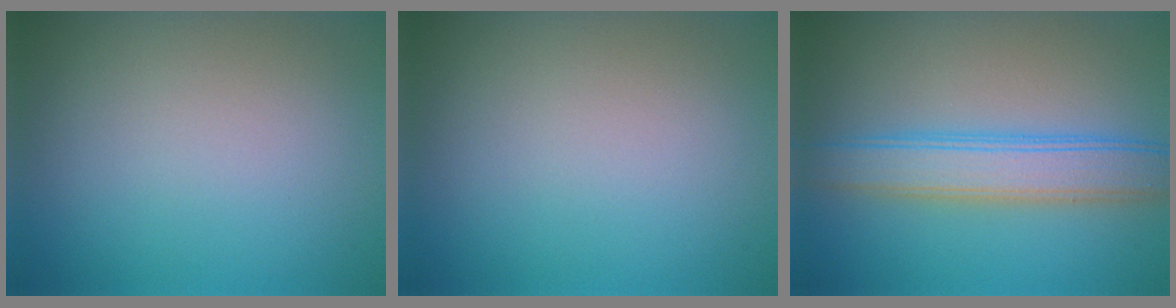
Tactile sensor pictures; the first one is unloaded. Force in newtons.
{"total": 0.0}
{"total": 4.8, "press": 4.8, "slide": 0.1}